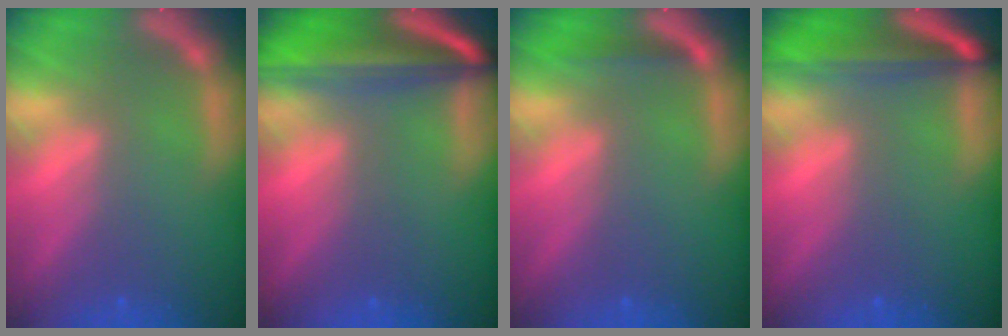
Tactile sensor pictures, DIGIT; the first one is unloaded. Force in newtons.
{"total": 10.1}
{"total": 1.4}
{"total": 7.1}